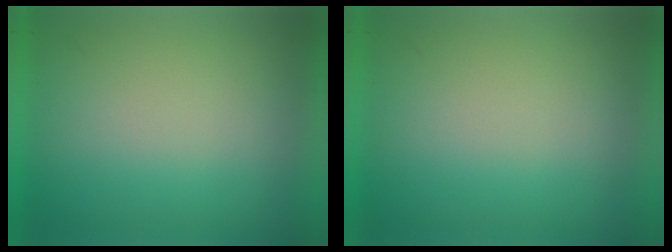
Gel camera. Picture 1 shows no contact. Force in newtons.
{"total": 0.0}